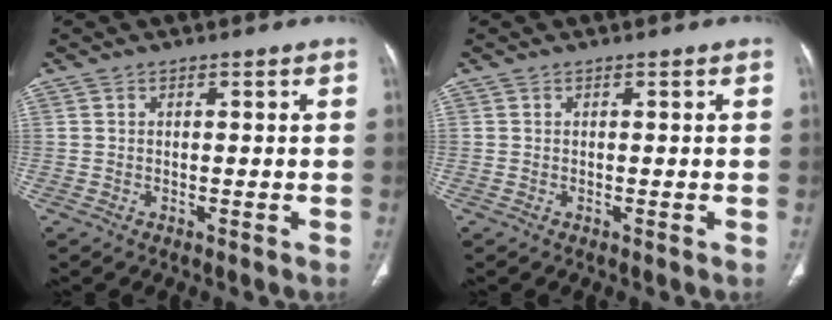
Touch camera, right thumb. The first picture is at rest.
{"total": 0.0}